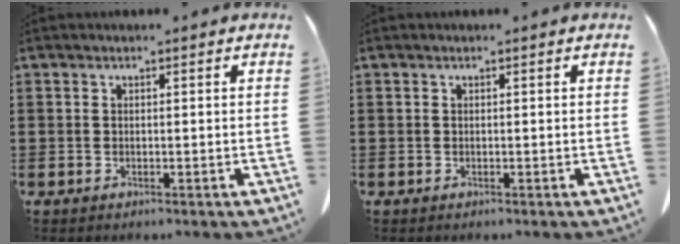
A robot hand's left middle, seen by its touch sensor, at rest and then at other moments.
{"total": 0.0}